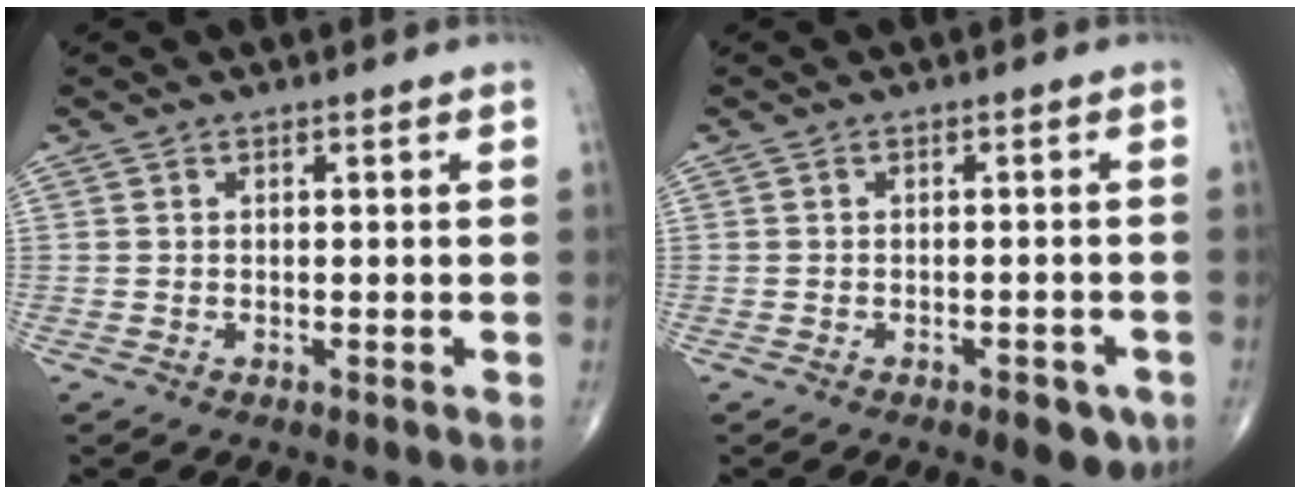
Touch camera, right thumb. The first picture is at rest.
{"total": 4.2, "force": [-2.3, 1.9, 3.0], "torque": [-0.026, 0.007, -0.024]}